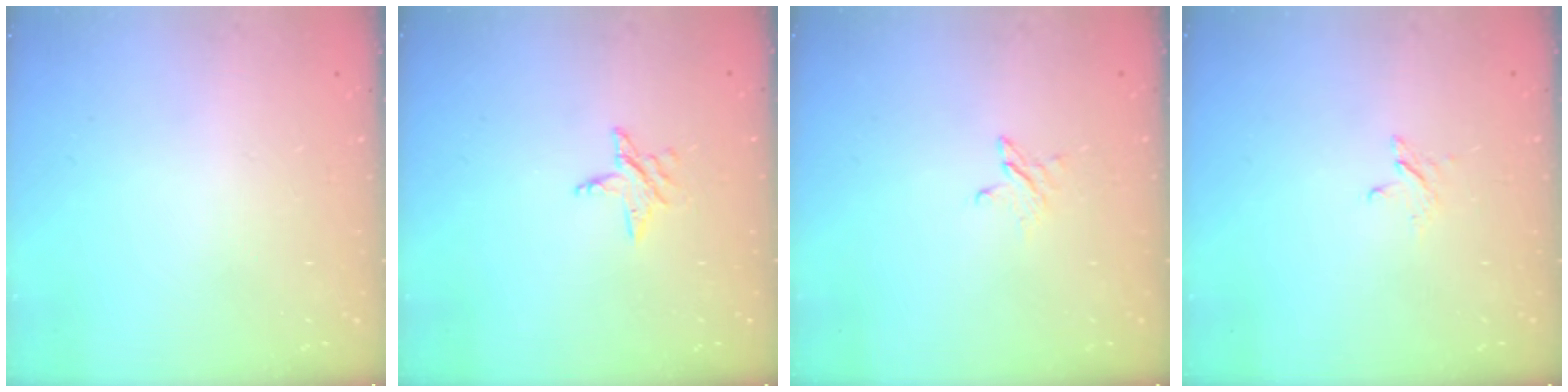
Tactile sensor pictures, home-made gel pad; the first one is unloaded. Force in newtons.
{"total": 3.6, "press": 3.6, "slide": 0.2}
{"total": 3.2, "press": 3.1, "slide": 0.3}
{"total": 2.8, "press": 2.8, "slide": 0.3}